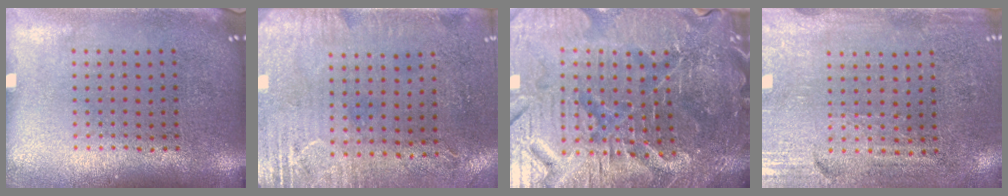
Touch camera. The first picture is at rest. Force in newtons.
{"total": 2.9, "press": 2.4, "slide": 1.7}
{"total": 5.8, "press": 5.4, "slide": 2.1}
{"total": 3.5, "press": 3.1, "slide": 1.5}